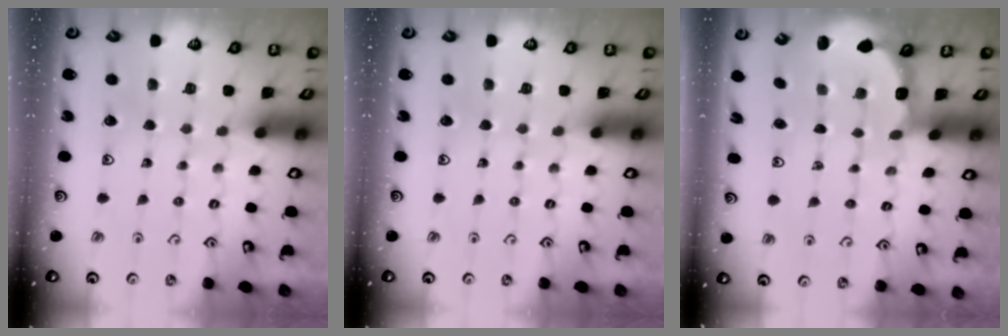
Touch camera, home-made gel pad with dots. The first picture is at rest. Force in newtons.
{"total": 0.0}
{"total": 3.0, "press": 2.3, "slide": 1.8}